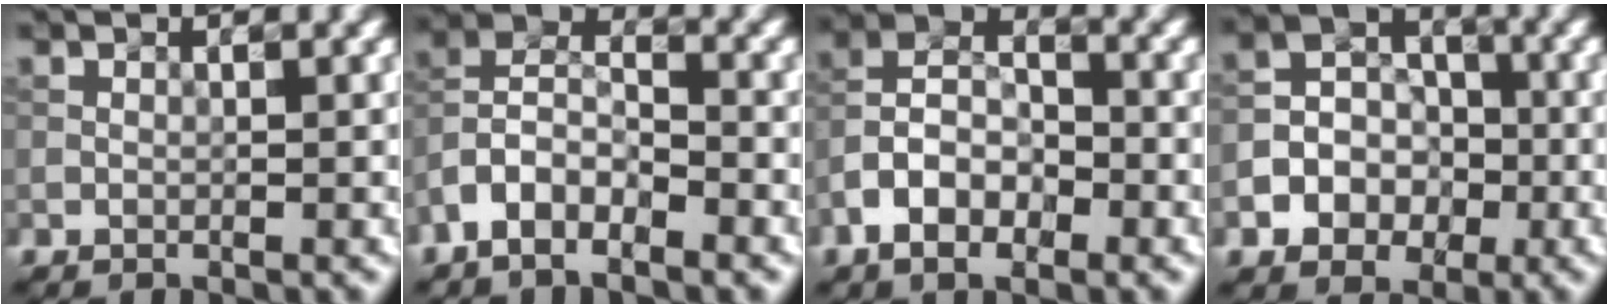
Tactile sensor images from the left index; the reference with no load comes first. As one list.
[{"total": 5.1, "force": [-3.1, 2.5, 3.1], "torque": [-0.055, 0.007, -0.068]}, {"total": 6.0, "force": [-2.9, 3.4, 4.0], "torque": [-0.070, 0.010, -0.063]}, {"total": 5.6, "force": [-2.1, 4.5, 2.5], "torque": [-0.024, 0.006, -0.052]}]